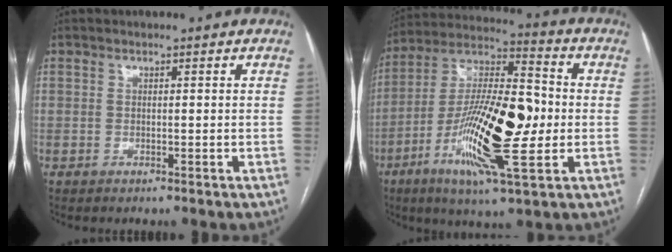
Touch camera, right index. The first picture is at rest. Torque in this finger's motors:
{"motor_torque": [2.14, 0.00, 0.62, 0.21]}